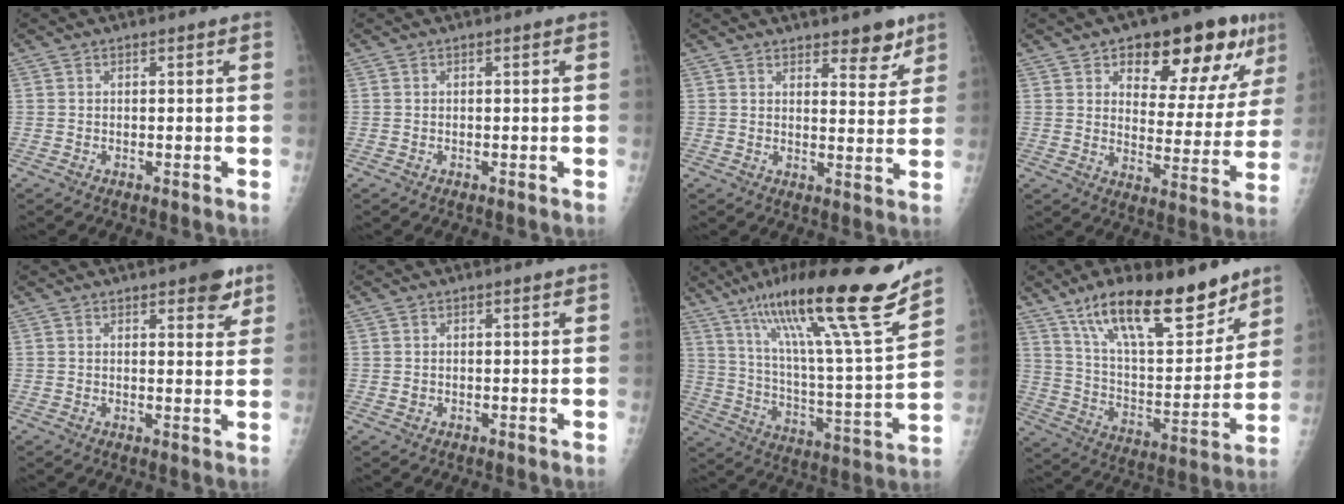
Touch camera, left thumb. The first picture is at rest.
{"total": 0.0}
{"total": 5.6, "force": [4.2, 2.3, 2.9], "torque": [-0.011, -0.029, 0.057]}
{"total": 18.9, "force": [10.1, 8.5, 13.5], "torque": [-0.130, -0.030, 0.146]}
{"total": 5.1, "force": [3.2, 2.0, 3.5], "torque": [-0.023, -0.014, 0.035]}
{"total": 0.6, "force": [0.1, 0.5, 0.2], "torque": [0.001, 0.001, 0.003]}
{"total": 25.9, "force": [18.0, 2.3, 18.4], "torque": [-0.282, -0.065, 0.300]}
{"total": 23.0, "force": [15.6, 8.0, 14.8], "torque": [-0.203, -0.069, 0.268]}